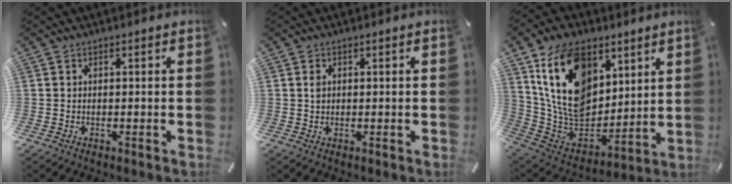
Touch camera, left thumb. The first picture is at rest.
{"total": 1.3, "force": [0.4, 1.1, 0.7], "torque": [-0.007, 0.001, 0.005]}
{"total": 19.3, "force": [8.3, 13.6, 10.9], "torque": [-0.213, -0.039, 0.155]}